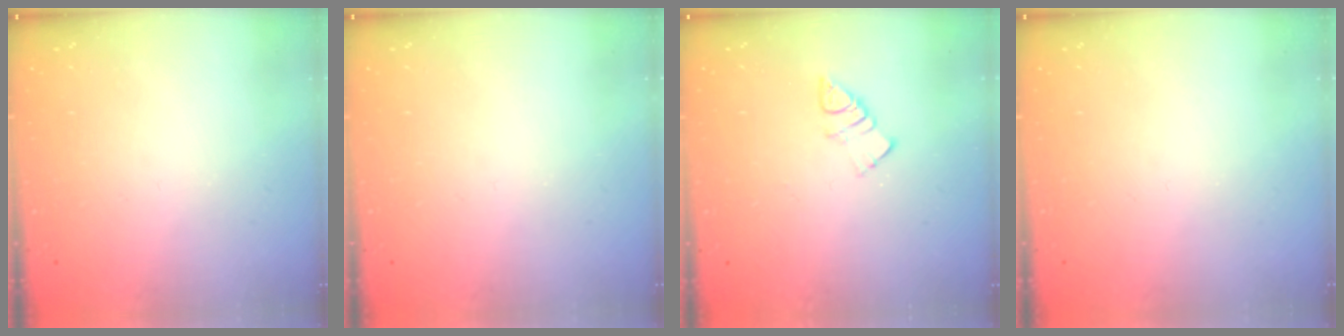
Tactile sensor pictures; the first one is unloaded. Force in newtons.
{"total": 0.0}
{"total": 5.8, "press": 5.8, "slide": 0.2}
{"total": 0.0}